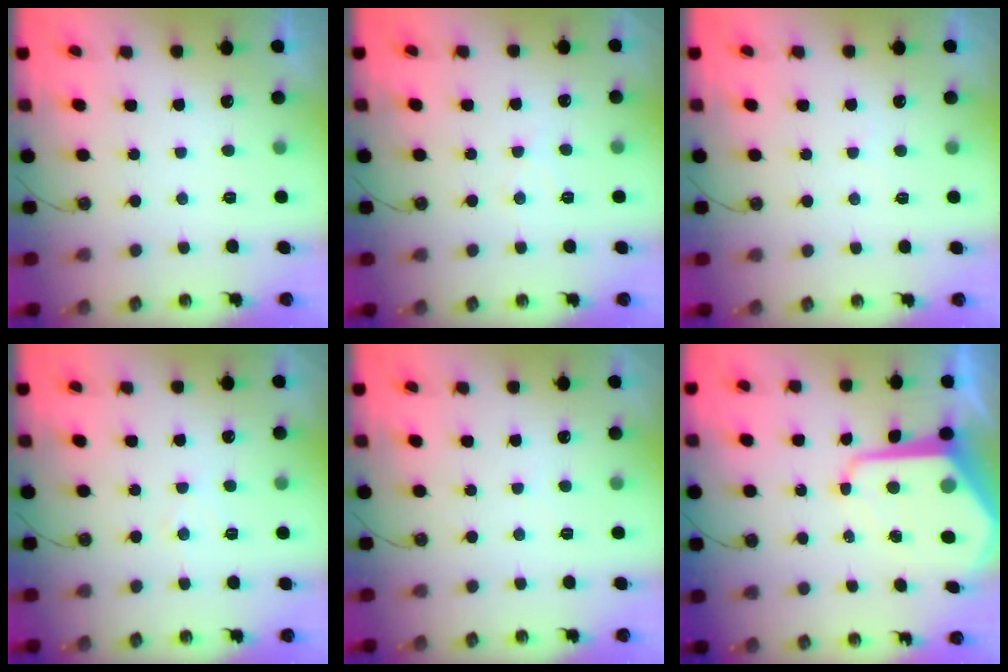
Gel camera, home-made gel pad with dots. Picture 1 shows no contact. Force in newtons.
{"total": 6.3, "press": 6.2, "slide": 0.8}
{"total": 3.4, "press": 3.3, "slide": 0.5}
{"total": 6.0, "press": 5.9, "slide": 0.6}
{"total": 2.1, "press": 2.0, "slide": 0.4}
{"total": 12.7, "press": 12.7, "slide": 1.0}